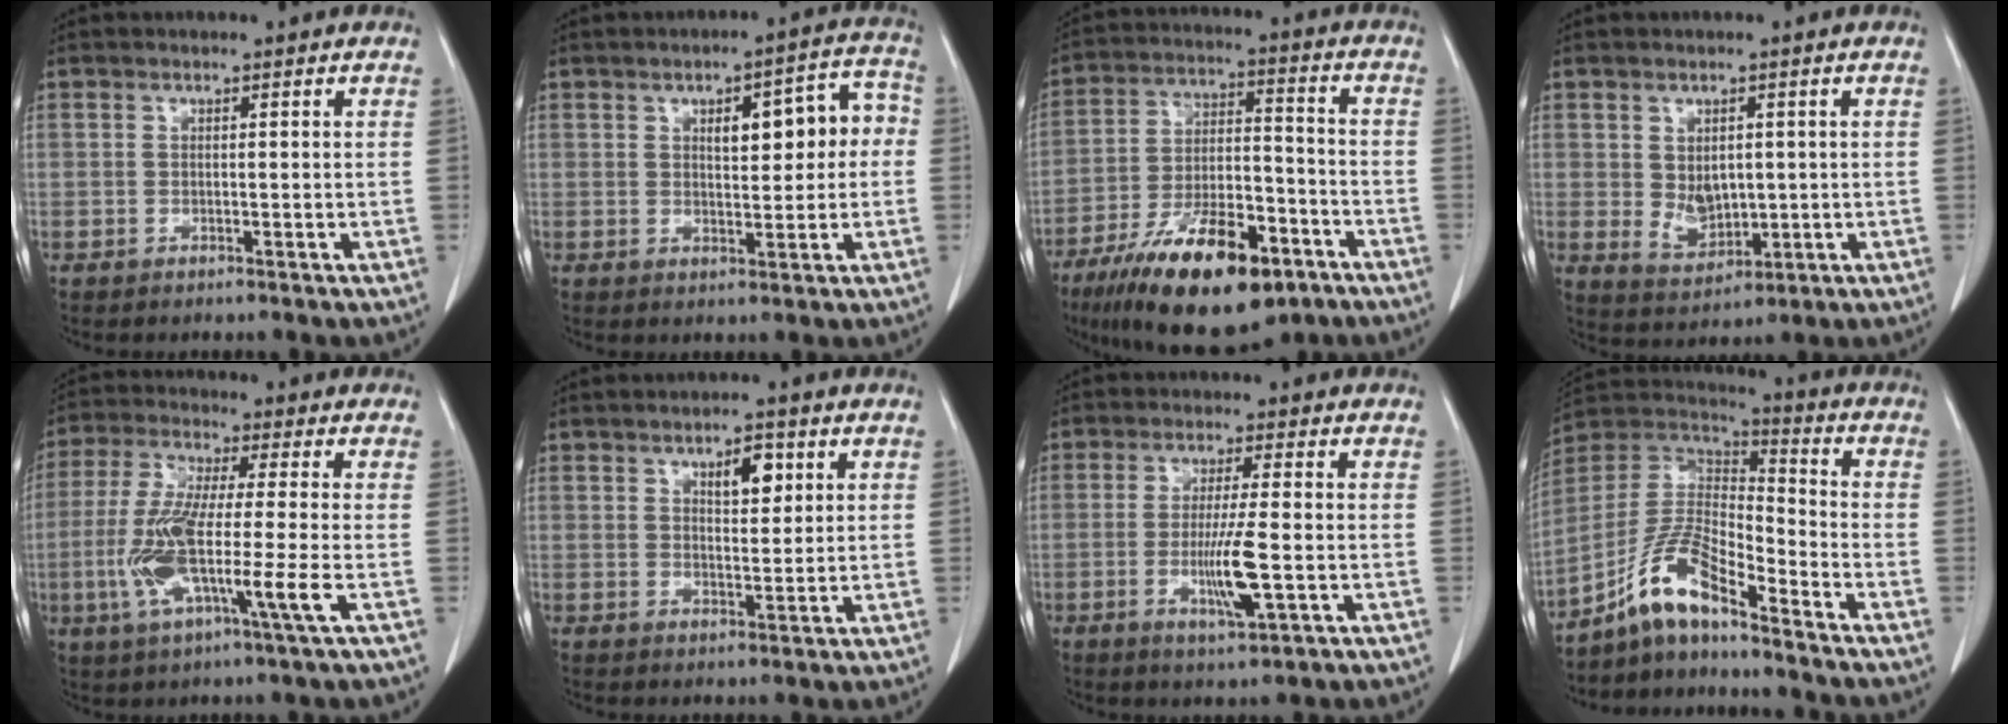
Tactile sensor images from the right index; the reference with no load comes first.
{"total": 8.5, "force": [1.3, 3.4, 7.7], "torque": [-0.093, 0.036, 0.019]}
{"total": 19.3, "force": [-12.0, 6.4, 13.7], "torque": [-0.233, -0.006, -0.200]}
{"total": 5.2, "force": [0.5, 3.6, 3.7], "torque": [-0.065, -0.002, 0.028]}
{"total": 12.8, "force": [-2.8, 0.3, 12.5], "torque": [-0.249, -0.016, -0.059]}
{"total": 4.4, "force": [2.0, 1.8, 3.5], "torque": [-0.055, 0.000, 0.033]}
{"total": 7.3, "force": [-1.7, 0.1, 7.1], "torque": [-0.127, -0.015, -0.028]}
{"total": 10.2, "force": [-7.7, 1.6, 6.5], "torque": [-0.147, 0.018, -0.149]}